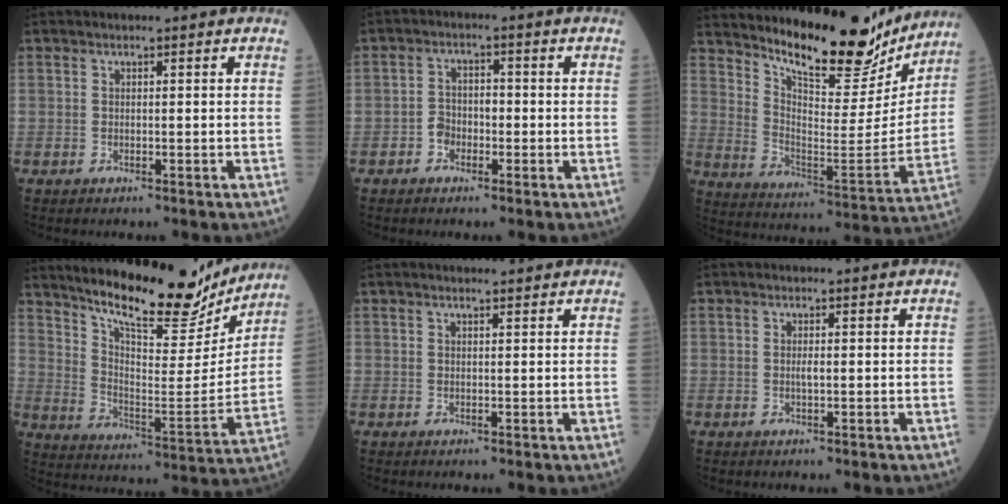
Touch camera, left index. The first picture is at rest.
{"total": 3.0, "force": [-1.3, 2.3, 1.4], "torque": [-0.024, 0.008, -0.030]}
{"total": 18.3, "force": [16.3, 3.9, 7.4], "torque": [-0.119, -0.041, 0.246]}
{"total": 19.6, "force": [17.2, 3.9, 8.6], "torque": [-0.139, -0.028, 0.260]}
{"total": 2.5, "force": [2.2, 0.3, 1.1], "torque": [-0.015, 0.019, 0.034]}
{"total": 1.0, "force": [0.1, 0.2, 0.9], "torque": [-0.020, -0.001, 0.001]}